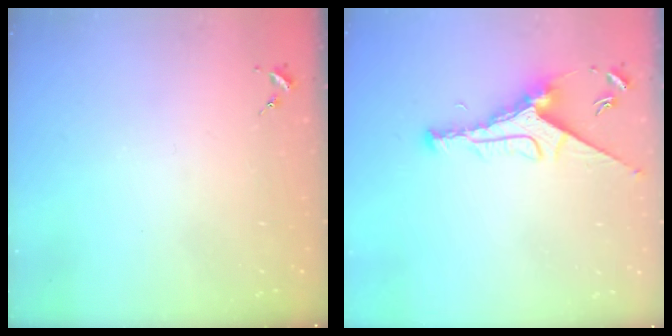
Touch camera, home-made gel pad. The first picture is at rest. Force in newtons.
{"total": 10.6, "press": 10.5, "slide": 1.1}